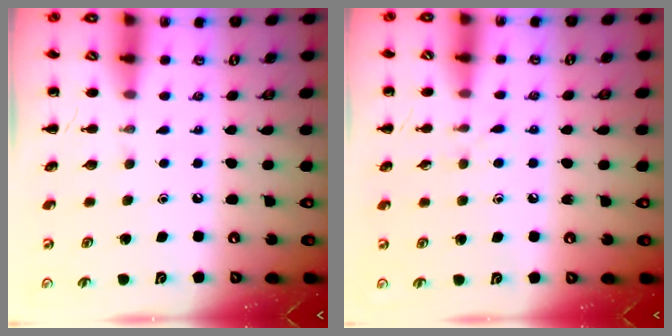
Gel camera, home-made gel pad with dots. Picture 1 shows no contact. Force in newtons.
{"total": 4.9, "press": 4.4, "slide": 2.0}